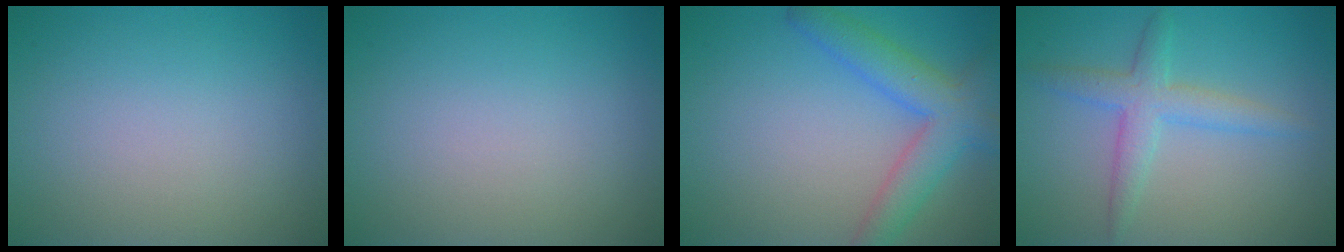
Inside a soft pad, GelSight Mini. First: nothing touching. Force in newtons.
{"total": 0.0}
{"total": 5.2, "press": 5.2, "slide": 0.2}
{"total": 3.2, "press": 3.2, "slide": 0.1}